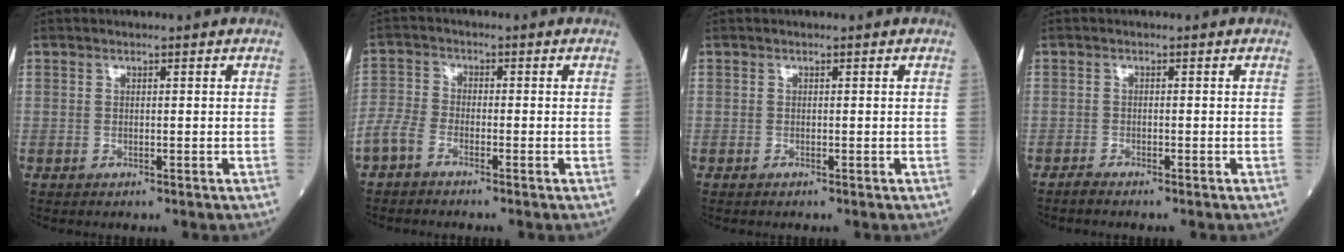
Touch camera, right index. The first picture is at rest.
{"total": 3.4, "force": [-2.5, 1.5, 1.8], "torque": [-0.047, 0.001, -0.057]}
{"total": 0.0}
{"total": 1.0, "force": [-0.9, -0.1, 0.2], "torque": [-0.008, -0.001, -0.020]}